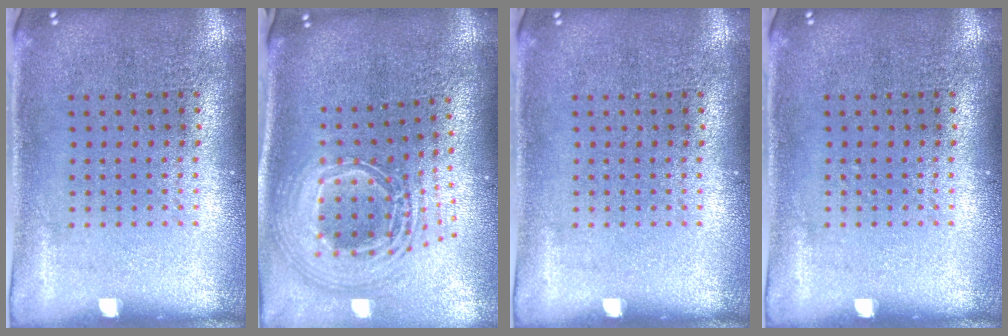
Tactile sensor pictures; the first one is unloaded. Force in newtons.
{"total": 2.8, "press": 1.9, "slide": 2.0}
{"total": 0.0}
{"total": 0.0}